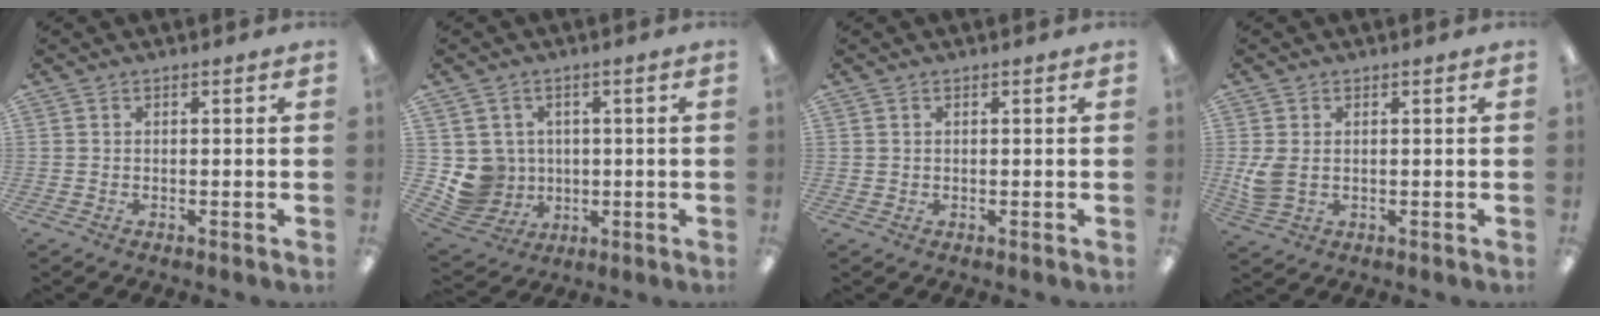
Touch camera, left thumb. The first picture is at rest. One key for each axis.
{"total": 7.6, "fx": 0.6, "fy": 7.6, "fz": 0.8, "tx": -0.048, "ty": 0.001, "tz": 0.026}
{"total": 0.6, "fx": 0.3, "fy": 0.5, "fz": 0.0, "tx": -0.001, "ty": 0.004, "tz": 0.006}
{"total": 4.6, "fx": 0.5, "fy": 3.2, "fz": 3.3, "tx": -0.074, "ty": -0.004, "tz": 0.006}